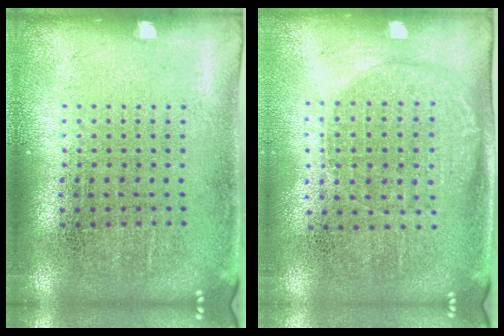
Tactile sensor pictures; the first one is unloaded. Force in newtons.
{"total": 1.3, "press": 1.1, "slide": 0.6}